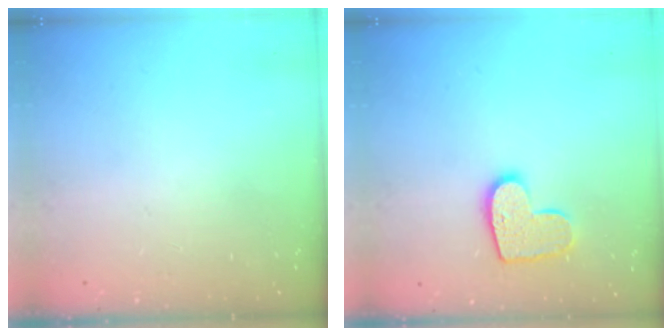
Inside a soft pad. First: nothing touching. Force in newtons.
{"total": 11.6, "press": 11.5, "slide": 0.5}